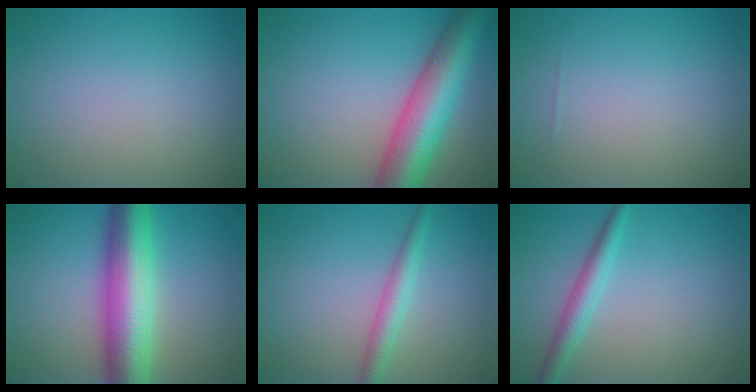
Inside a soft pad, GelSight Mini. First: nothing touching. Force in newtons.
{"total": 9.5, "press": 9.5, "slide": 0.2}
{"total": 0.0}
{"total": 9.8, "press": 9.8, "slide": 0.2}
{"total": 2.5, "press": 2.5, "slide": 0.1}
{"total": 2.6, "press": 2.6, "slide": 0.1}